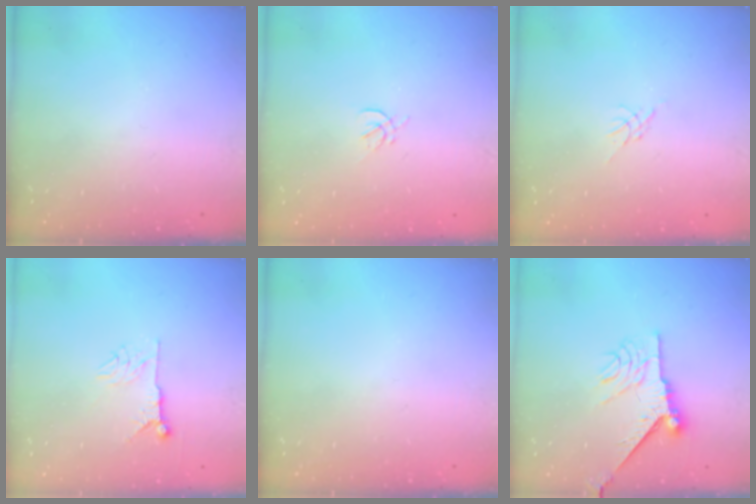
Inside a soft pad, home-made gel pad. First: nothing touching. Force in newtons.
{"total": 1.6, "press": 1.5, "slide": 0.6}
{"total": 0.0}
{"total": 7.2, "press": 7.2, "slide": 0.5}
{"total": 0.0}
{"total": 9.6, "press": 9.5, "slide": 1.0}